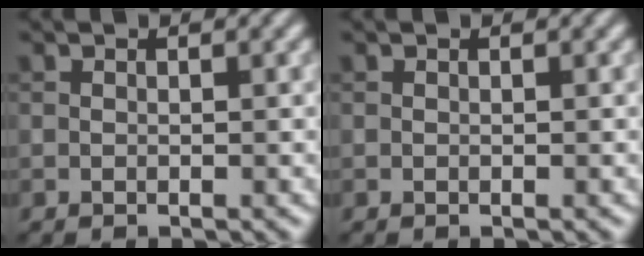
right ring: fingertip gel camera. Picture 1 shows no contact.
{"total": 0.0}